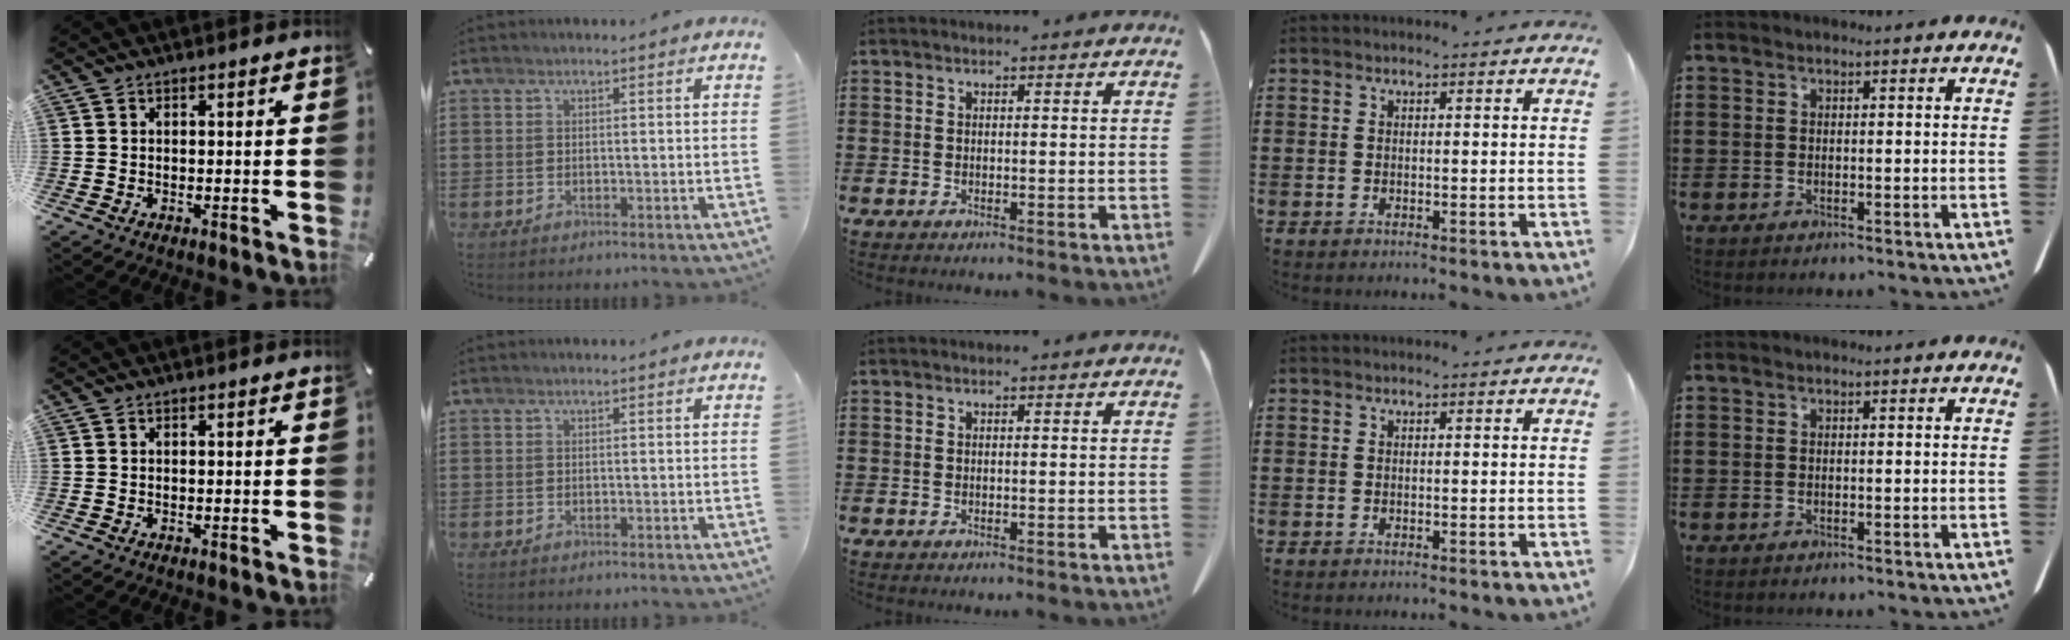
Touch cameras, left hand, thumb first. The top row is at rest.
{}